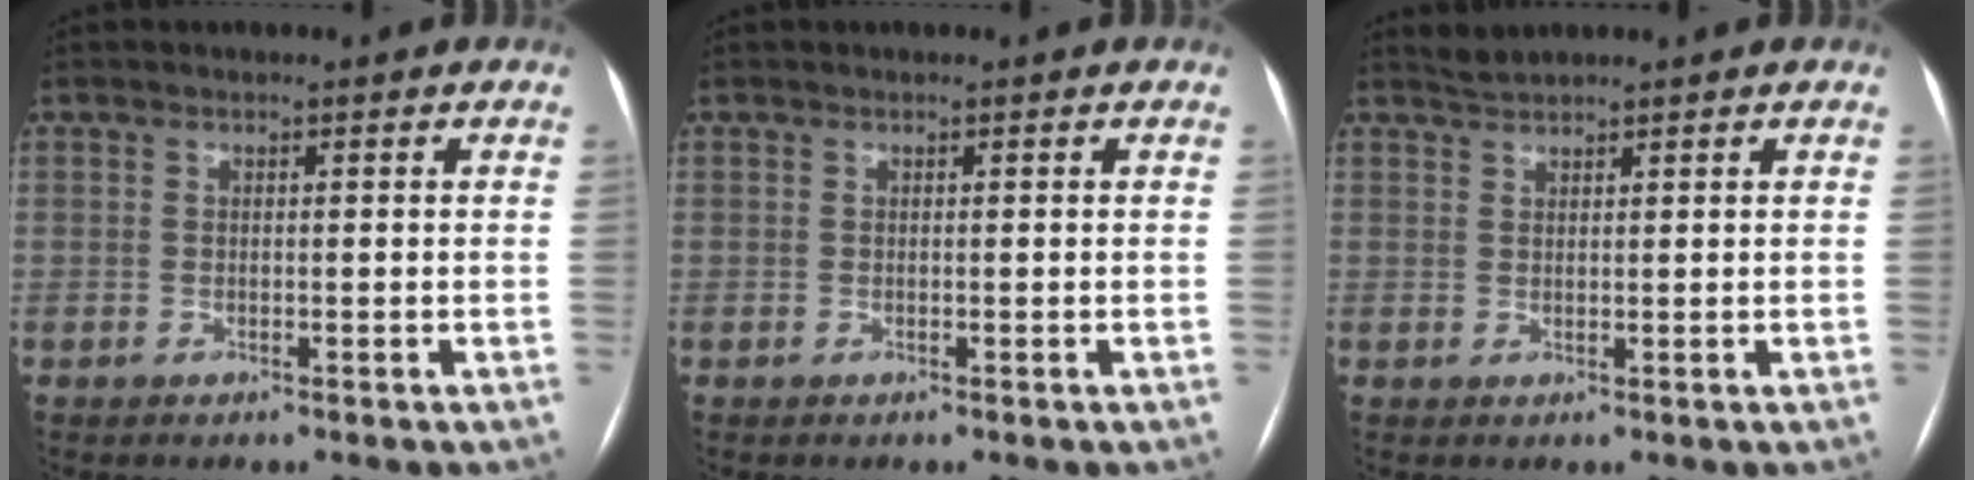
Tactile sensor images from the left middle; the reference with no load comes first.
{"total": 0.0}
{"total": 1.4, "force": [1.4, -0.2, -0.2], "torque": [-0.001, 0.005, 0.032]}